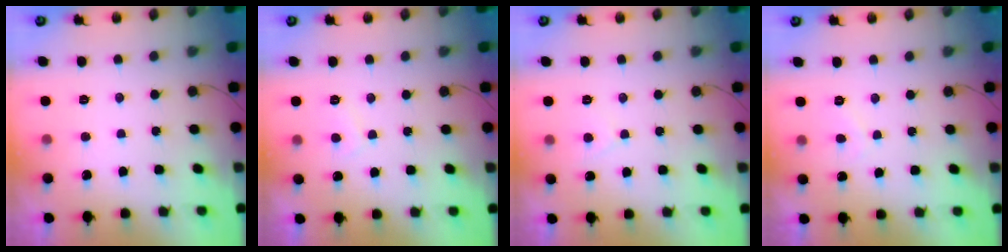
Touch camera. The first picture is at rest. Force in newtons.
{"total": 1.9, "press": 1.8, "slide": 0.4}
{"total": 4.2, "press": 4.2, "slide": 0.3}
{"total": 1.4, "press": 1.3, "slide": 0.5}